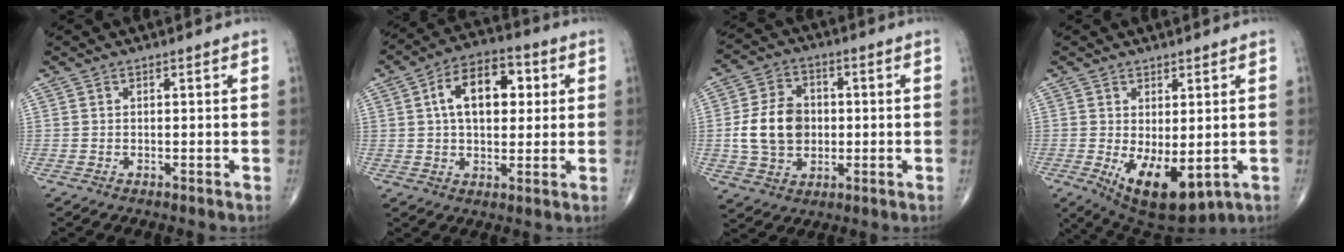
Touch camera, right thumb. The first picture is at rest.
{"total": 12.9, "force": [2.7, 7.7, 10.0], "torque": [-0.129, 0.013, 0.035]}
{"total": 11.7, "force": [-0.2, 9.0, 7.4], "torque": [-0.114, 0.012, -0.002]}
{"total": 10.9, "force": [-2.1, 5.2, 9.3], "torque": [-0.135, -0.020, -0.009]}